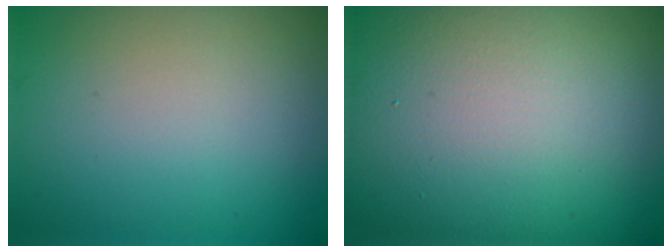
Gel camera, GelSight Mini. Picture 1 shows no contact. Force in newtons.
{"total": 26.6, "press": 26.5, "slide": 1.2}